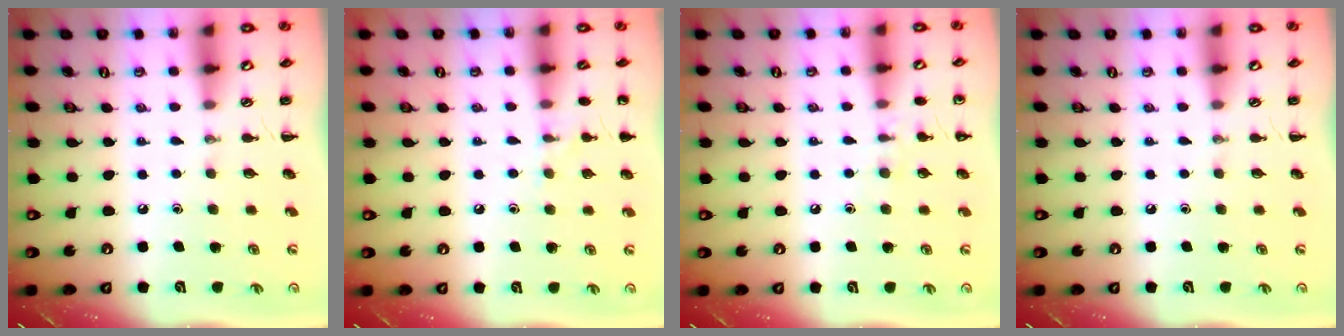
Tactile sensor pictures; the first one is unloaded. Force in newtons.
{"total": 6.7, "press": 6.4, "slide": 1.9}
{"total": 6.3, "press": 6.0, "slide": 1.9}
{"total": 0.0}